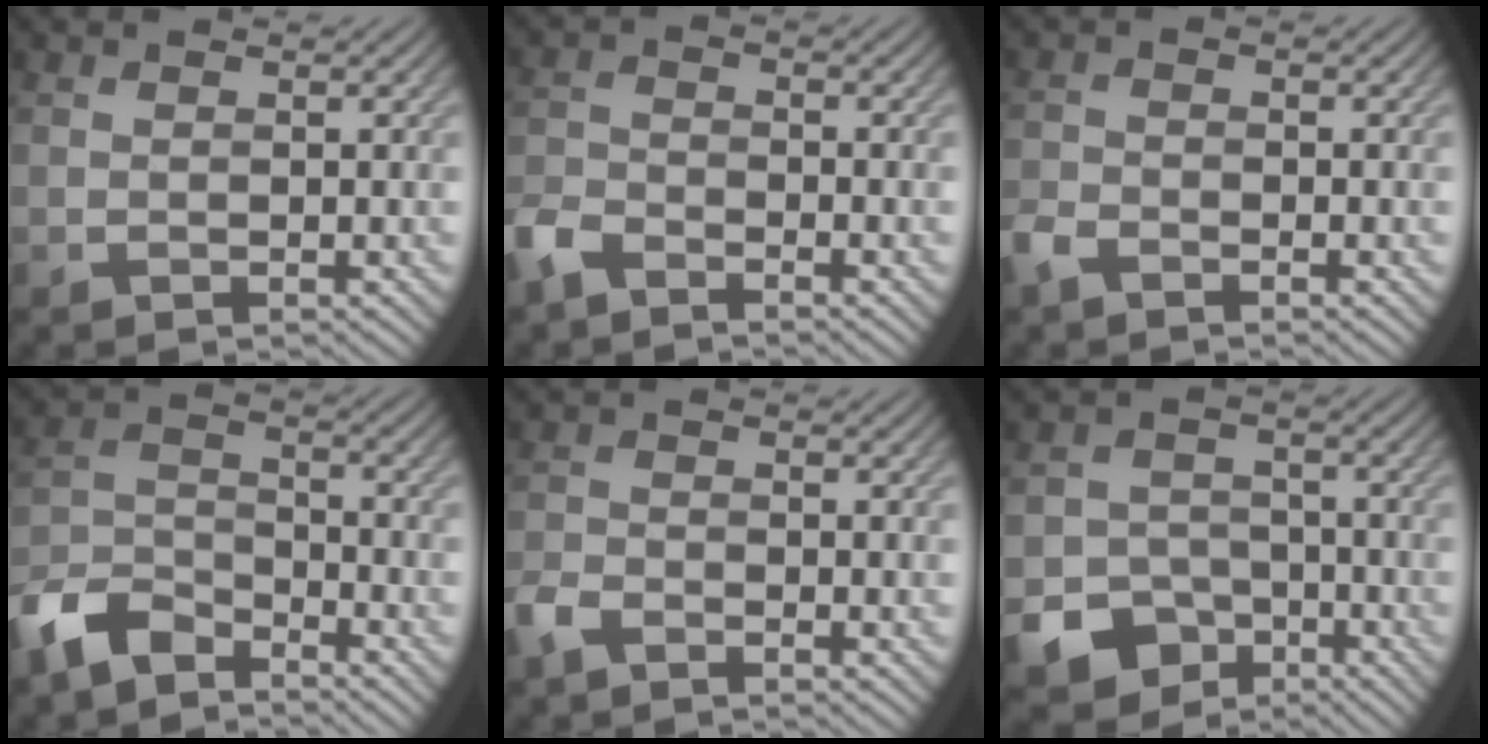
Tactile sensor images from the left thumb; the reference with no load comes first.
{"total": 4.3, "force": [-3.5, 1.5, 2.1], "torque": [-0.048, -0.006, -0.085]}
{"total": 2.7, "force": [-2.2, 0.9, 1.4], "torque": [-0.036, -0.007, -0.054]}
{"total": 7.8, "force": [-6.2, 3.1, 3.6], "torque": [-0.078, -0.005, -0.143]}
{"total": 3.1, "force": [-2.4, 1.1, 1.6], "torque": [-0.040, -0.006, -0.059]}
{"total": 10.1, "force": [-6.1, 7.6, 2.8], "torque": [-0.053, -0.032, -0.110]}